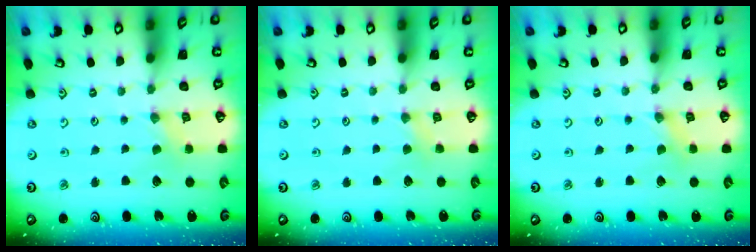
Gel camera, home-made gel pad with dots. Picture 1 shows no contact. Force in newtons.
{"total": 2.7, "press": 2.7, "slide": 0.5}
{"total": 0.0}